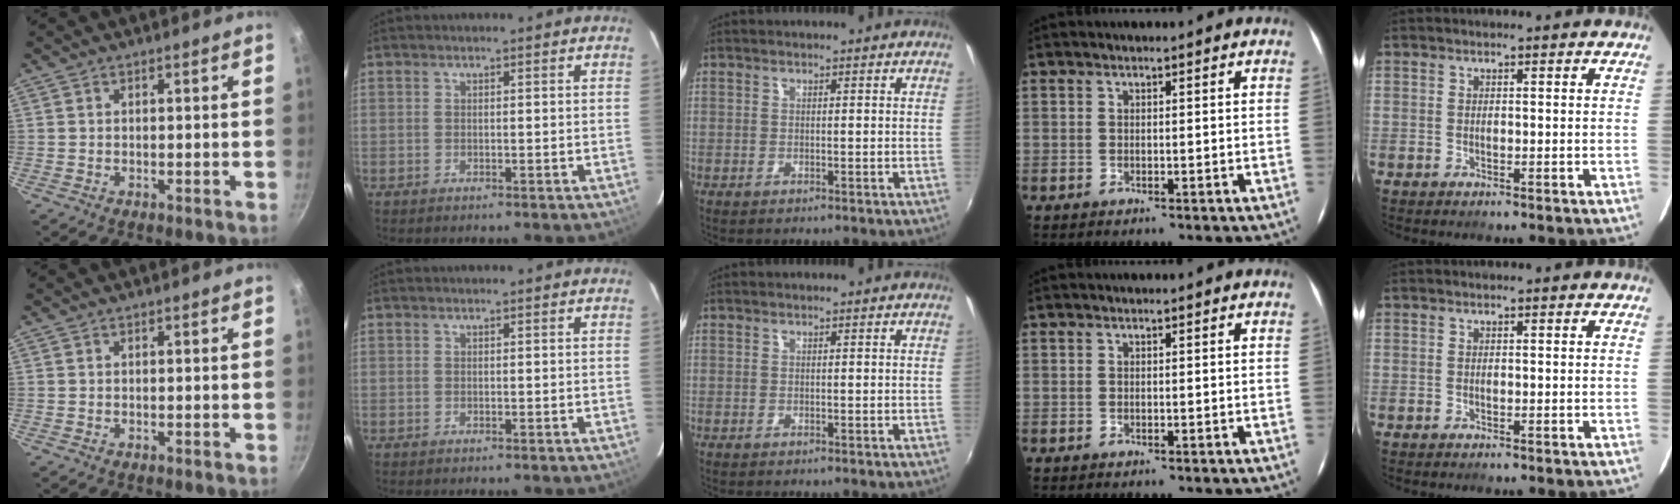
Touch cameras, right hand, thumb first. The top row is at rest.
{}